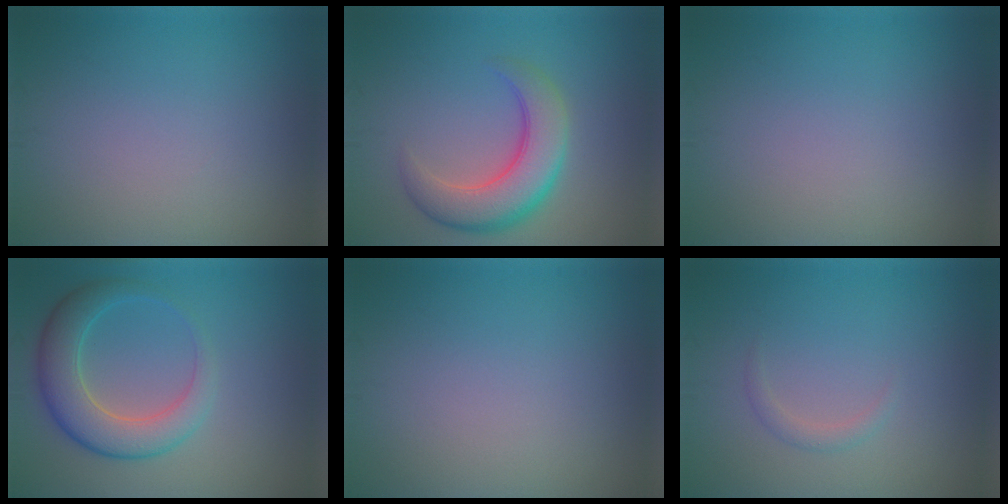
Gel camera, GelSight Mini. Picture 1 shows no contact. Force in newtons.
{"total": 6.2, "press": 6.2, "slide": 0.2}
{"total": 0.0}
{"total": 5.6, "press": 5.6, "slide": 0.3}
{"total": 0.0}
{"total": 1.0, "press": 1.0, "slide": 0.0}